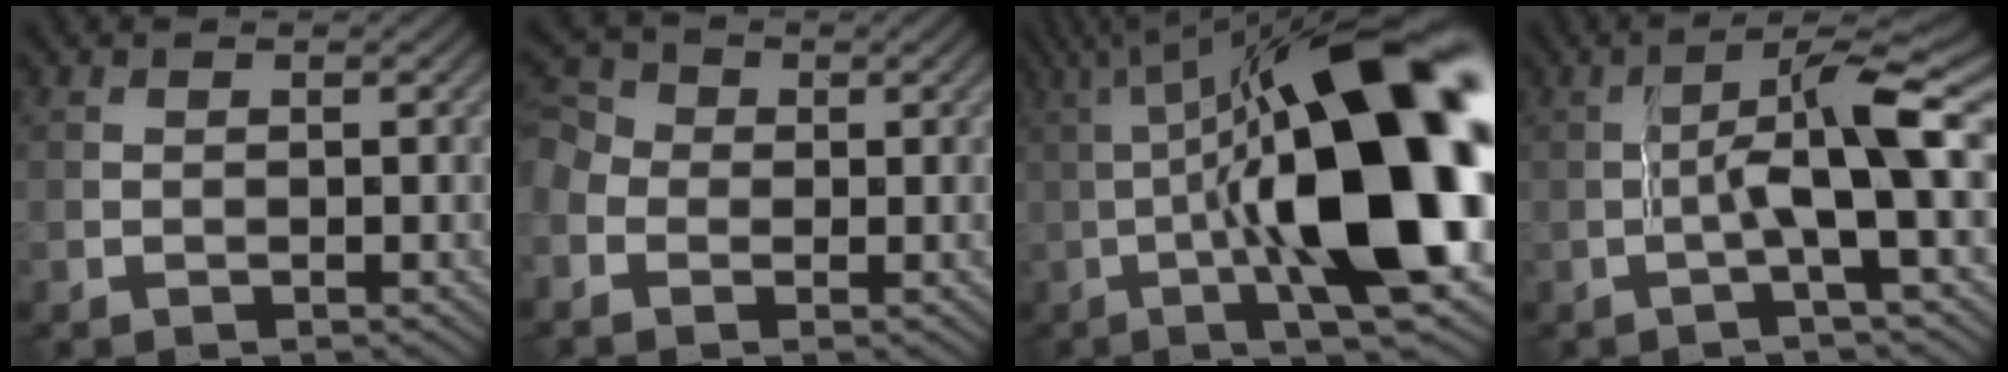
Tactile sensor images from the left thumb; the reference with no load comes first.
{"total": 4.6, "force": [-1.0, 3.7, 2.4], "torque": [-0.075, 0.004, -0.027]}
{"total": 21.7, "force": [-1.0, 5.9, 20.9], "torque": [-0.307, 0.028, -0.020]}
{"total": 7.3, "force": [-0.5, 0.8, 7.3], "torque": [-0.130, 0.016, -0.017]}